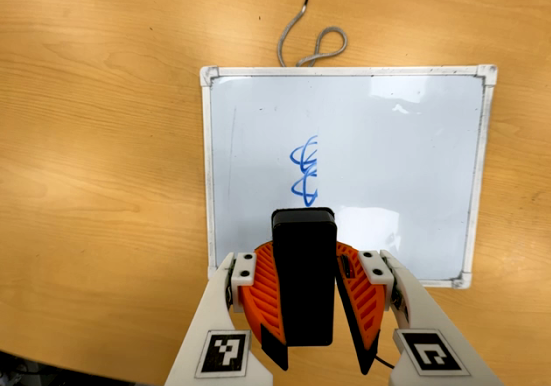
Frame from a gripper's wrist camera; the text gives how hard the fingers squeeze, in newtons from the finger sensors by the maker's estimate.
{"total": 10.4, "left": 9.7, "right": 11.0}